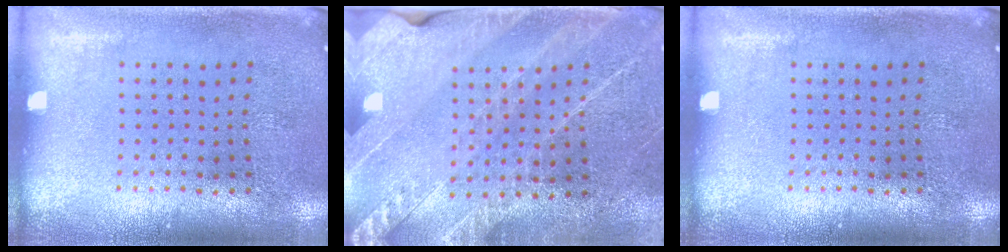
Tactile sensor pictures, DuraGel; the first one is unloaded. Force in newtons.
{"total": 2.7, "press": 2.7, "slide": 0.1}
{"total": 0.0}